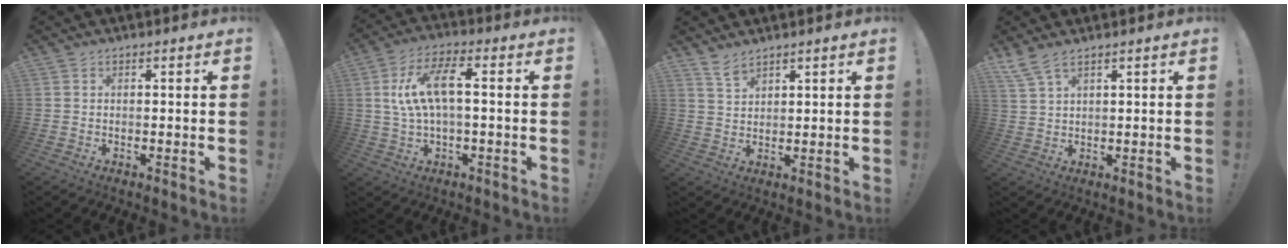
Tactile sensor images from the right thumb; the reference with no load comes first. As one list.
[{"total": 12.0, "force": [1.6, 4.7, 11.0], "torque": [-0.204, 0.005, 0.025]}, {"total": 4.2, "force": [3.7, 0.9, 1.8], "torque": [-0.026, -0.027, 0.066]}, {"total": 4.5, "force": [3.5, 0.7, 2.7], "torque": [-0.066, -0.013, 0.067]}]